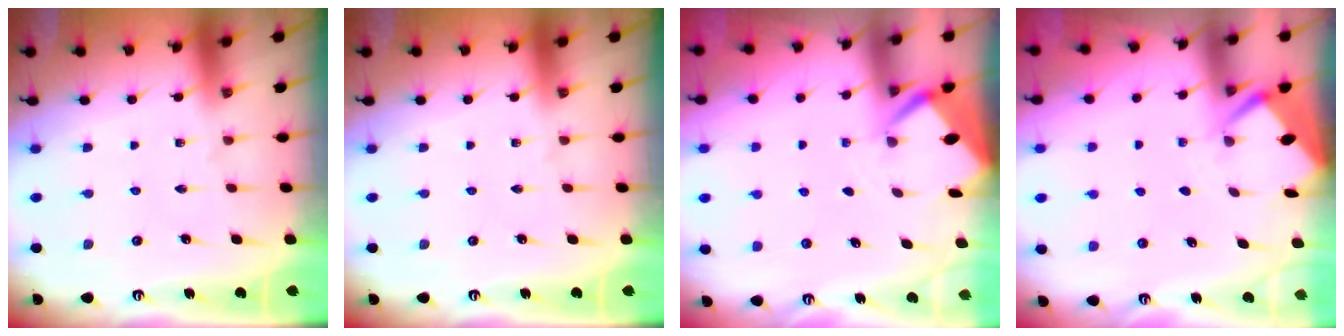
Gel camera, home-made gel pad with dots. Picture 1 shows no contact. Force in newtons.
{"total": 0.0}
{"total": 2.4, "press": 2.4, "slide": 0.3}
{"total": 2.7, "press": 2.7, "slide": 0.3}